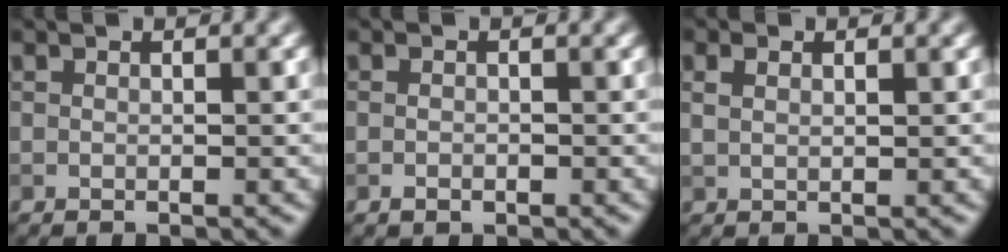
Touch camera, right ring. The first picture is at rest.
{"total": 0.8, "force": [-0.3, 0.6, 0.5], "torque": [-0.009, -0.002, -0.007]}
{"total": 1.4, "force": [0.6, 0.7, 1.0], "torque": [-0.022, 0.002, 0.014]}